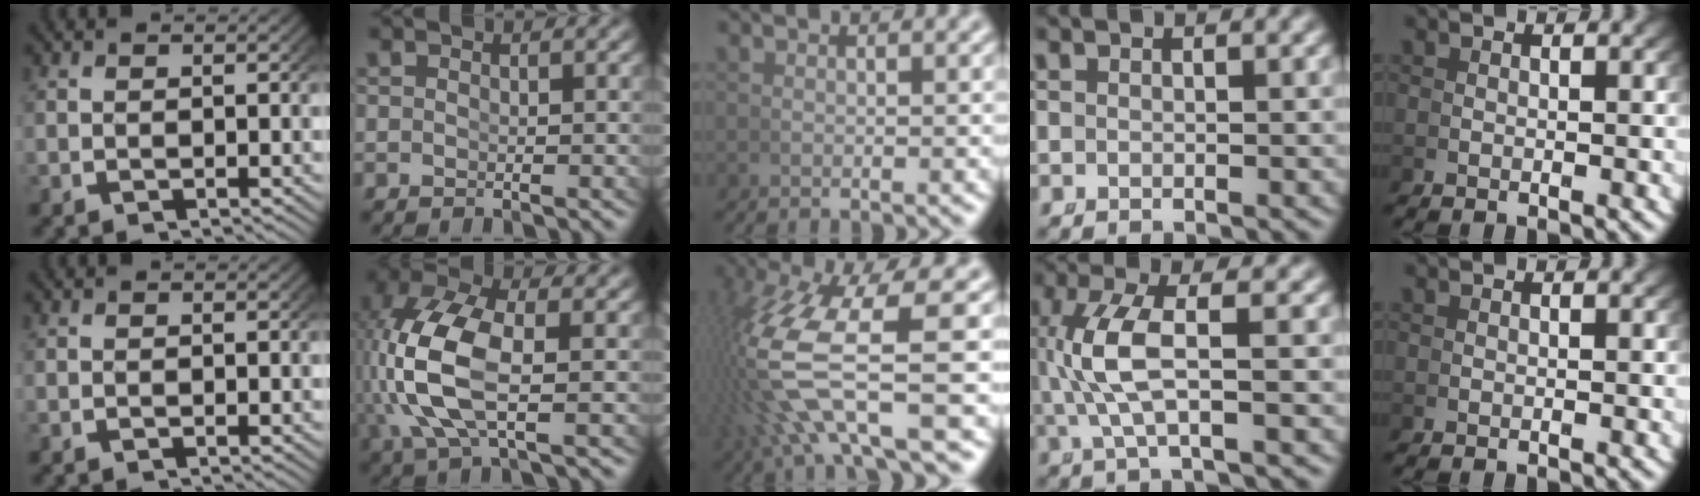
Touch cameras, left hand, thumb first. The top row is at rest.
{"index": {"total": 7.1, "force": [0.2, 3.2, 6.3], "torque": [-0.161, -0.017, 0.017]}, "middle": {"total": 9.2, "force": [0.1, 3.8, 8.3], "torque": [-0.199, -0.016, 0.014]}, "ring": {"total": 5.1, "force": [0.2, 1.4, 4.9], "torque": [-0.117, 0.000, 0.011]}}